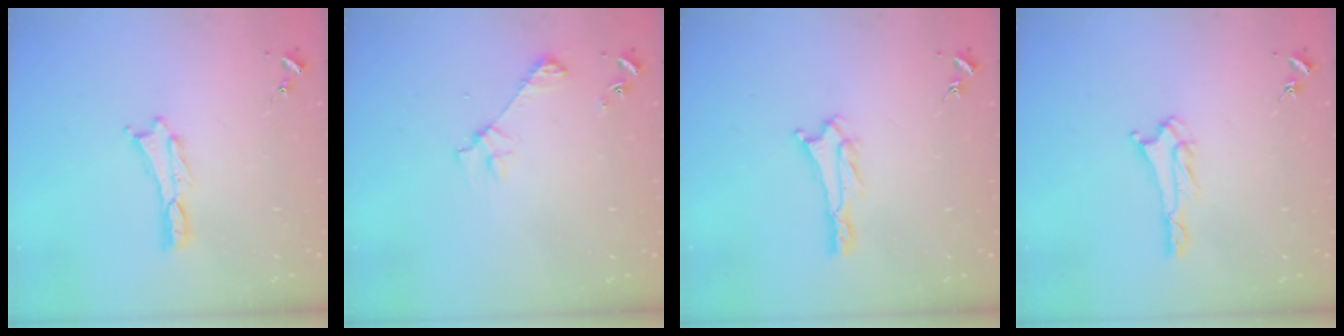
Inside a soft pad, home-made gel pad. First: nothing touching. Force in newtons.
{"total": 3.8, "press": 3.8, "slide": 0.3}
{"total": 0.7, "press": 0.7, "slide": 0.1}
{"total": 1.7, "press": 1.7, "slide": 0.2}